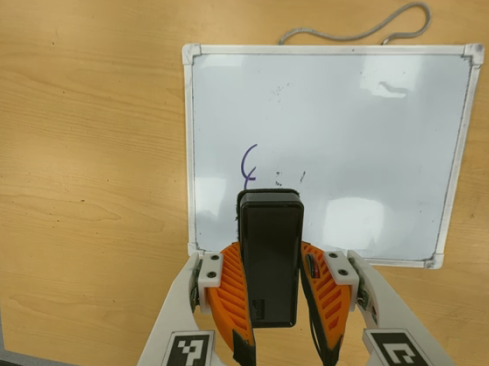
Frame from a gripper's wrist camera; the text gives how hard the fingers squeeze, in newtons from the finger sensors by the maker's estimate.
{"total": 6.4, "left": 5.0, "right": 7.8}